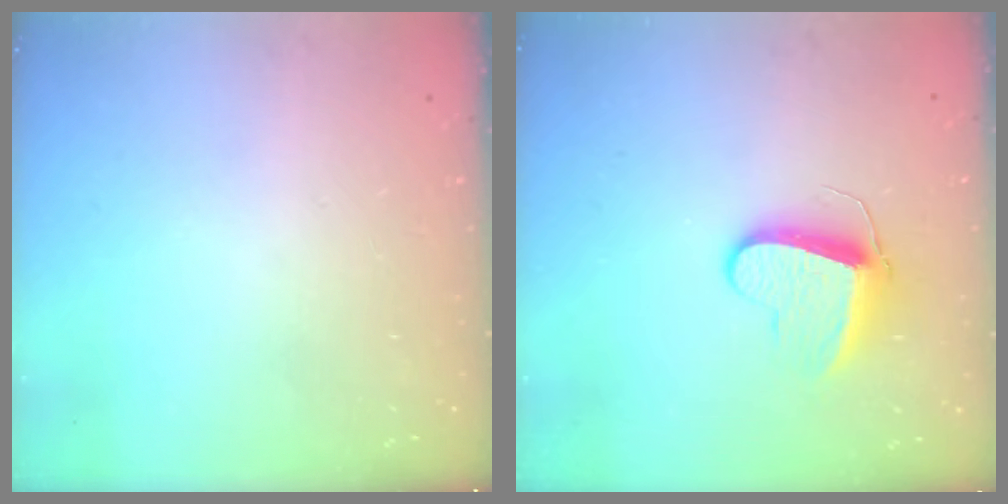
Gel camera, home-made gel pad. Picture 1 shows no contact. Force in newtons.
{"total": 10.3, "press": 10.2, "slide": 0.9}